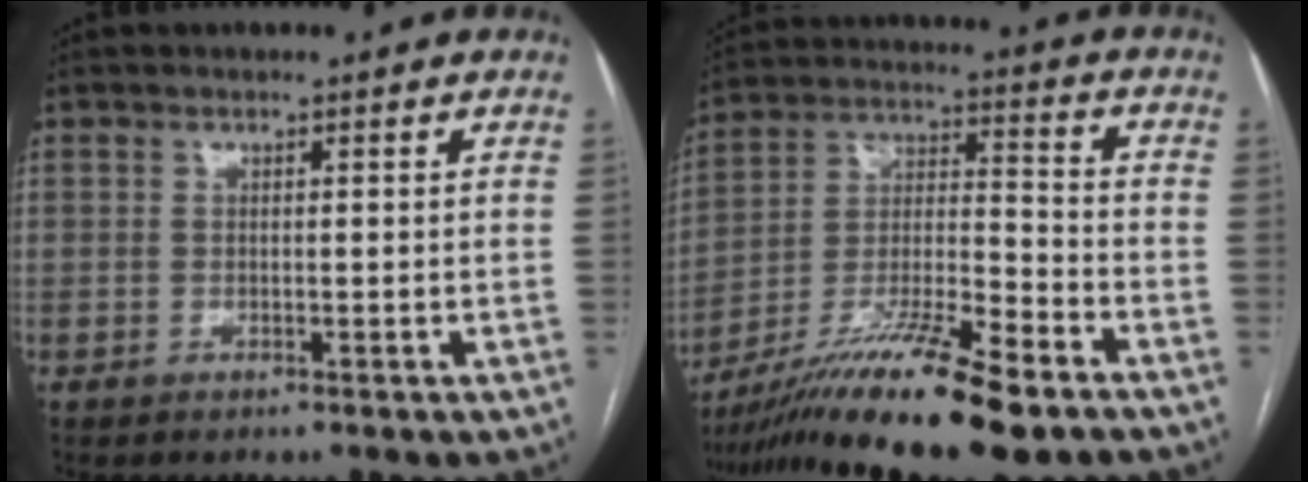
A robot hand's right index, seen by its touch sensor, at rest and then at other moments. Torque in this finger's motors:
{"motor_torque": [1.39, -0.75, 1.05, 0.21]}